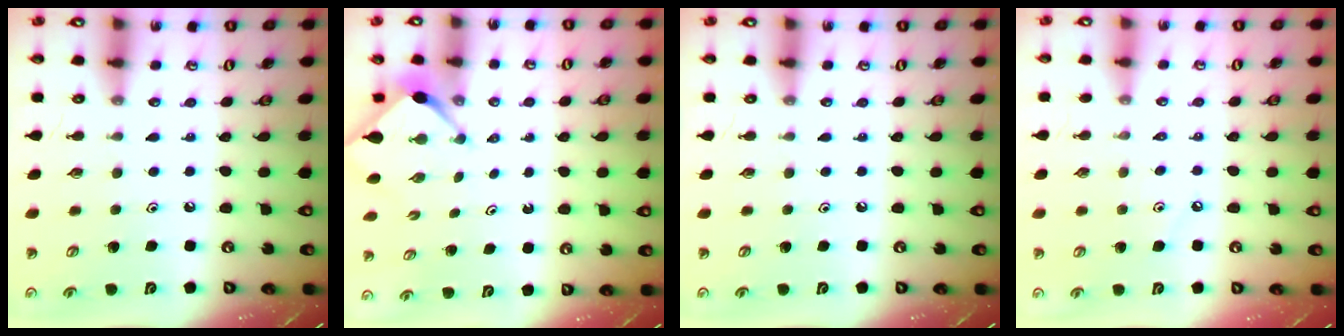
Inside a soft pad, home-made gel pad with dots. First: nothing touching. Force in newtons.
{"total": 2.5, "press": 2.5, "slide": 0.3}
{"total": 0.0}
{"total": 3.5, "press": 3.5, "slide": 0.4}